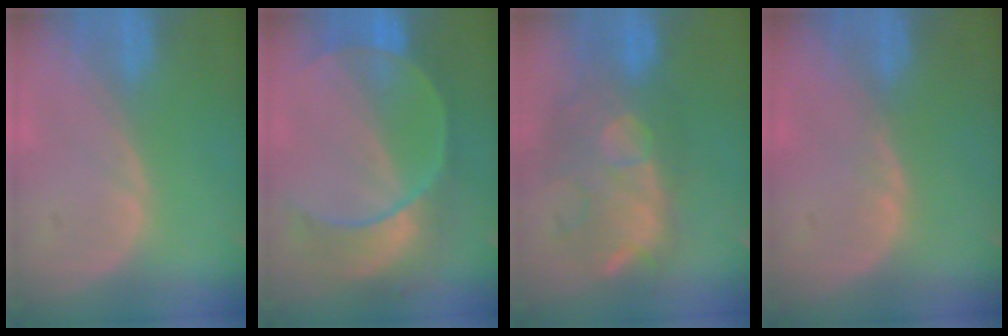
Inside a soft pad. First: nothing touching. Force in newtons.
{"total": 8.8, "press": 8.3, "slide": 2.8}
{"total": 10.7, "press": 10.0, "slide": 3.7}
{"total": 0.7, "press": 0.7, "slide": 0.2}